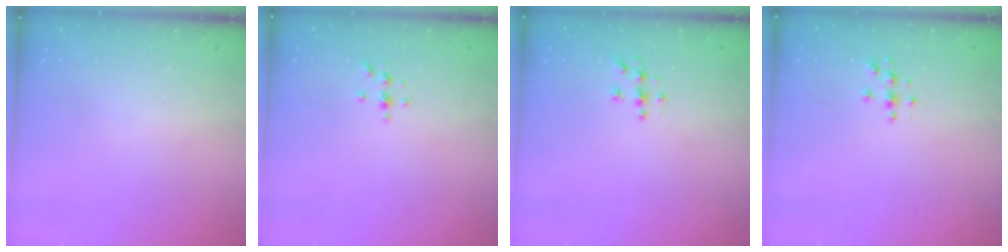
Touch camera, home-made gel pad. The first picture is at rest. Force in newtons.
{"total": 2.9, "press": 2.9, "slide": 0.4}
{"total": 5.2, "press": 5.1, "slide": 0.5}
{"total": 3.8, "press": 3.8, "slide": 0.4}